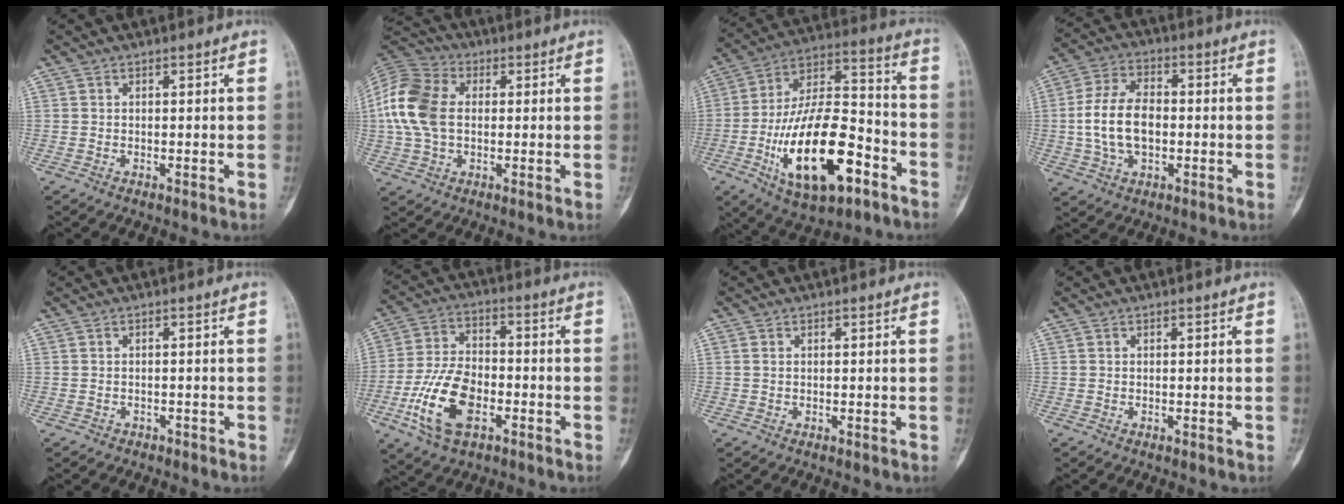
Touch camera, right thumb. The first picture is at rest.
{"total": 13.4, "force": [1.0, 9.1, 9.8], "torque": [-0.208, 0.020, 0.014]}
{"total": 23.6, "force": [-9.2, 10.2, 19.2], "torque": [-0.338, 0.051, -0.147]}
{"total": 11.6, "force": [-0.8, 7.1, 9.1], "torque": [-0.172, 0.018, -0.015]}
{"total": 1.3, "force": [-1.0, 0.8, 0.3], "torque": [-0.015, 0.006, -0.012]}
{"total": 14.3, "force": [-5.2, 8.0, 10.6], "torque": [-0.208, 0.022, -0.096]}
{"total": 0.7, "force": [0.2, 0.5, 0.4], "torque": [-0.013, 0.001, 0.005]}
{"total": 0.0}